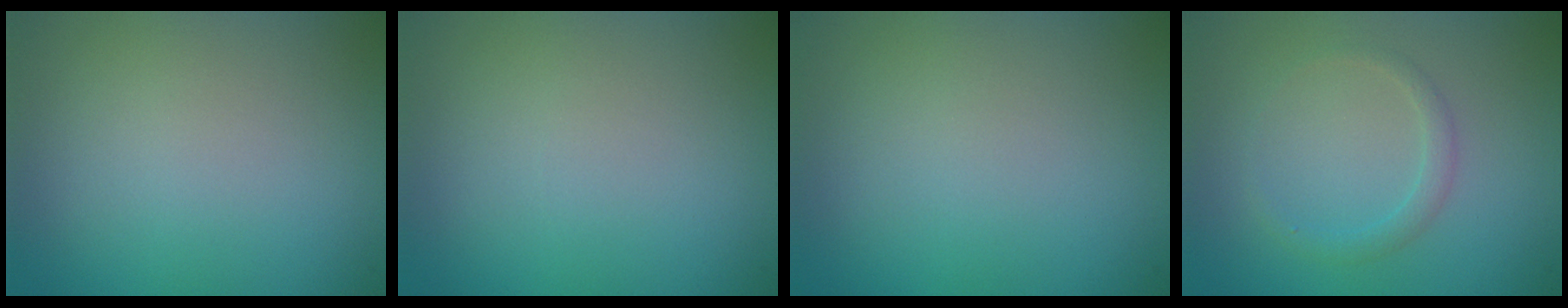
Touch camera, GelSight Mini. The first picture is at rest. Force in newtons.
{"total": 0.0}
{"total": 0.0}
{"total": 1.3, "press": 1.3, "slide": 0.0}